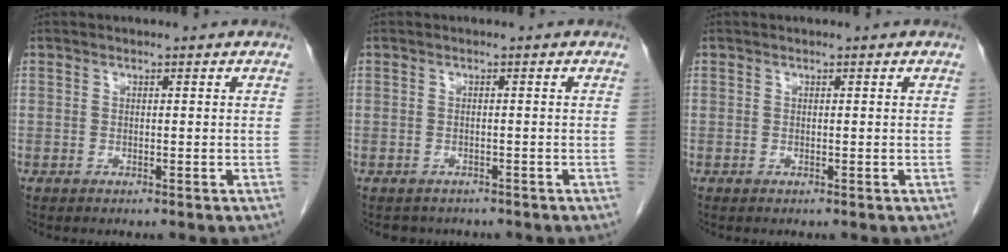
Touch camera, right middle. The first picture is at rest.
{"total": 2.8, "force": [-2.5, 1.4, 0.0], "torque": [-0.007, 0.001, -0.033]}
{"total": 0.0}